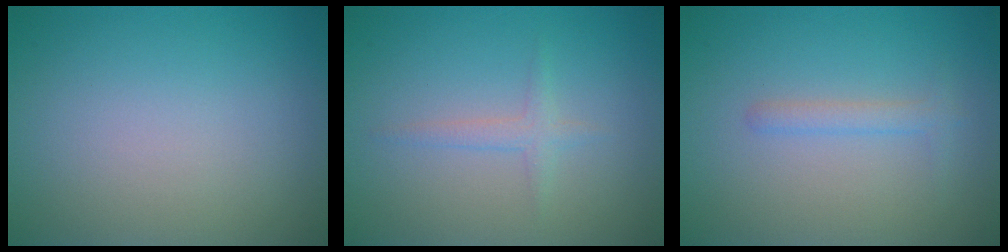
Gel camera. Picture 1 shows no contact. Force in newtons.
{"total": 1.3, "press": 1.3, "slide": 0.1}
{"total": 1.3, "press": 1.3, "slide": 0.1}